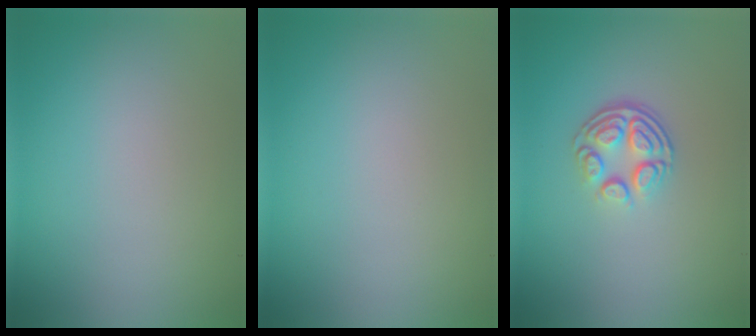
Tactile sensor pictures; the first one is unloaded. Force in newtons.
{"total": 0.0}
{"total": 3.8, "press": 2.7, "slide": 2.8}